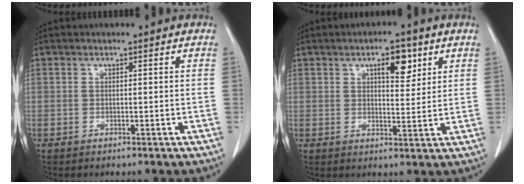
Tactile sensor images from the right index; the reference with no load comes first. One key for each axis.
{"total": 5.6, "fx": 2.9, "fy": 2.1, "fz": 4.3, "tx": -0.062, "ty": 0.002, "tz": 0.042}